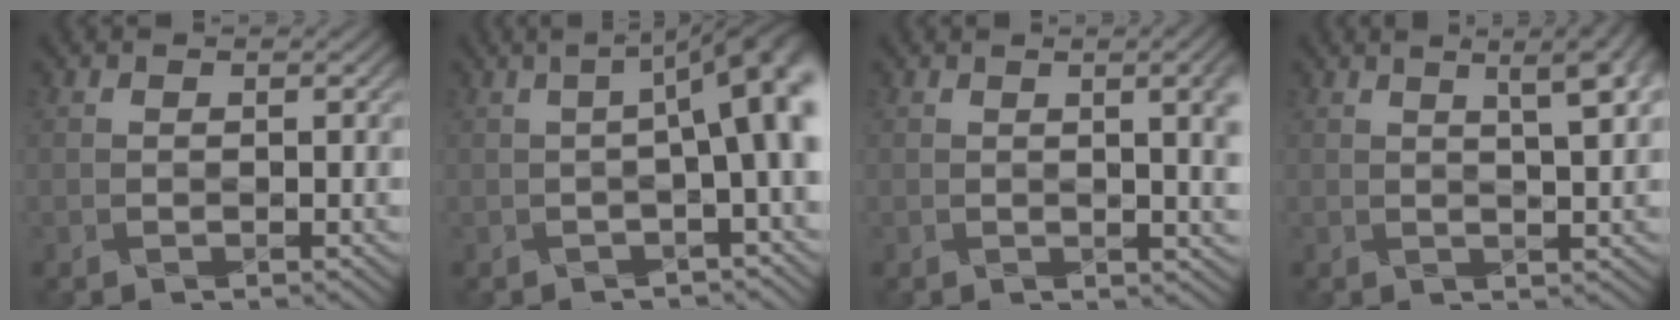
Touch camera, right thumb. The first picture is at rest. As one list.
[{"total": 10.3, "force": [-0.1, 2.8, 9.9], "torque": [-0.096, 0.021, -0.009]}, {"total": 7.4, "force": [1.0, 2.2, 7.0], "torque": [-0.066, 0.014, 0.009]}, {"total": 7.4, "force": [3.0, 1.9, 6.5], "torque": [-0.061, 0.029, 0.032]}]